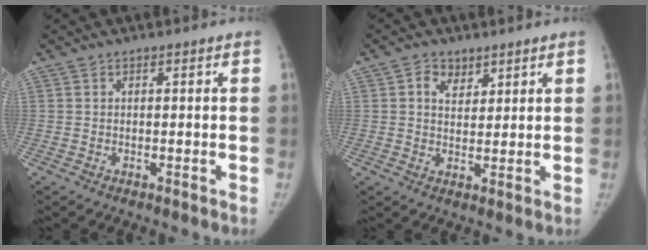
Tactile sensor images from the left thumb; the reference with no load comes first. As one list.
[{"total": 4.2, "force": [2.2, 3.0, 1.9], "torque": [-0.013, -0.012, 0.038]}]